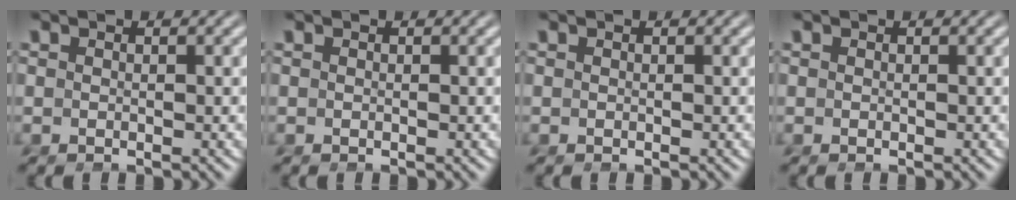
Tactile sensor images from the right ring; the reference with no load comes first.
{"total": 0.0}
{"total": 0.0}
{"total": 0.0}